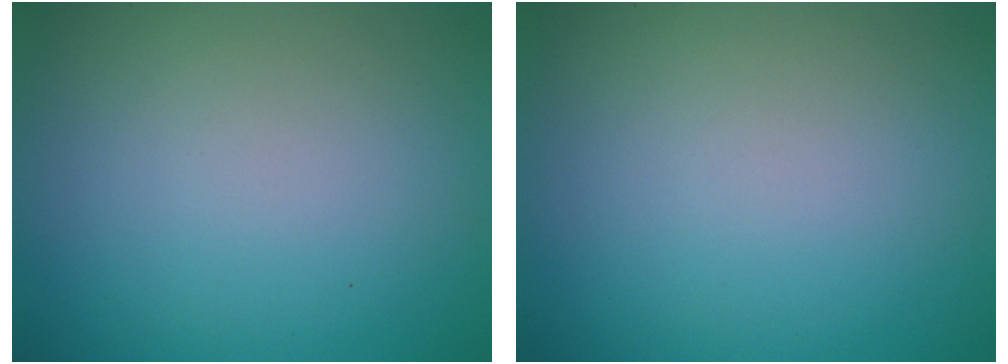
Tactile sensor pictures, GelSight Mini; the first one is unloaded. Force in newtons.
{"total": 0.0}